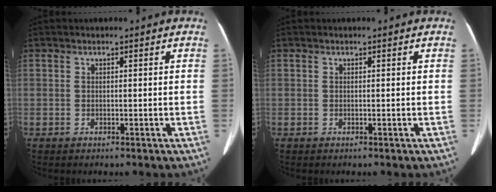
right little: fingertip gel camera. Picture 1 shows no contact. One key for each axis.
{"total": 0.0}